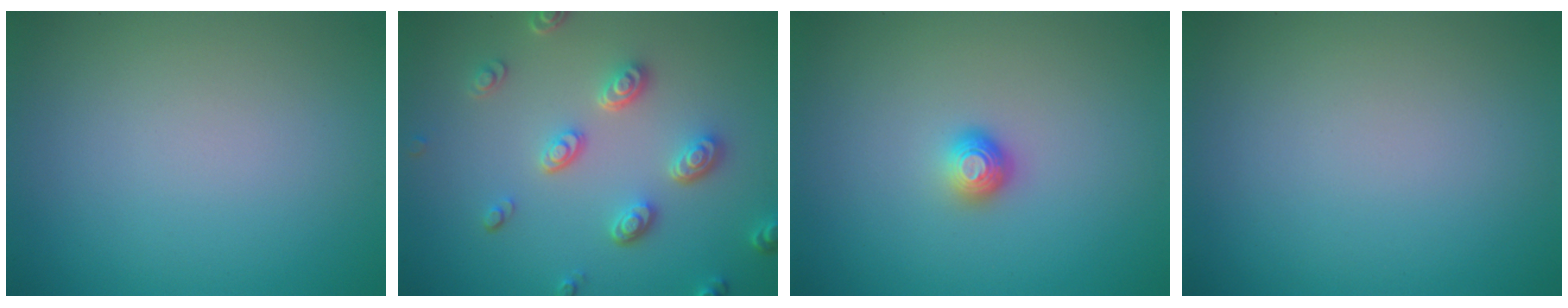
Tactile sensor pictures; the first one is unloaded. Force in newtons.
{"total": 4.0, "press": 3.3, "slide": 2.3}
{"total": 1.5, "press": 1.1, "slide": 1.0}
{"total": 0.0}